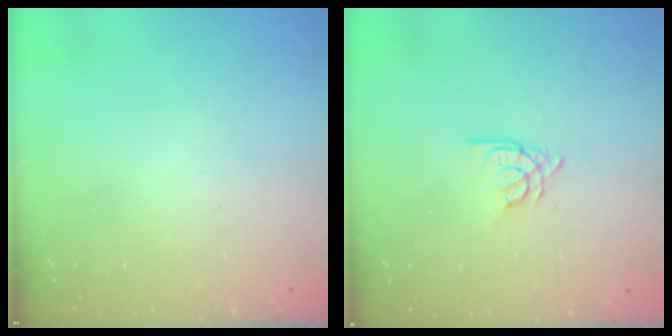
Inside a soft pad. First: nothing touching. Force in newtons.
{"total": 8.3, "press": 8.3, "slide": 1.0}